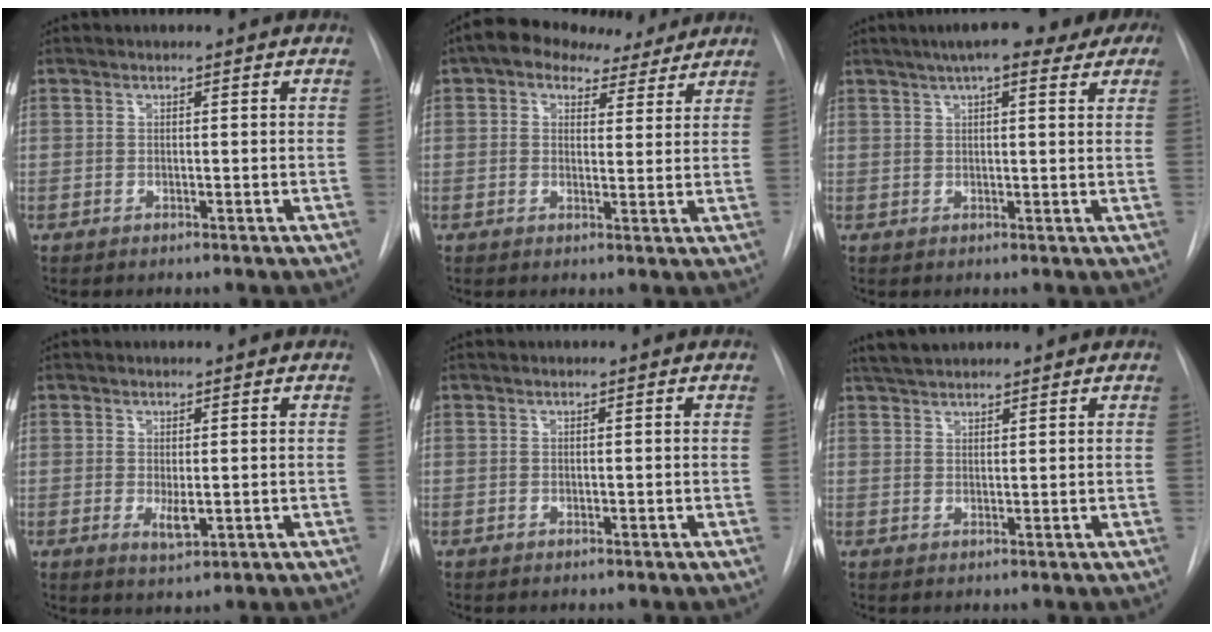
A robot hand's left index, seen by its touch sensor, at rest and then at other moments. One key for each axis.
{"total": 8.3, "fx": 6.2, "fy": 4.5, "fz": 3.3, "tx": -0.043, "ty": 0.029, "tz": 0.084}
{"total": 13.5, "fx": 9.6, "fy": 3.4, "fz": 8.9, "tx": -0.126, "ty": 0.042, "tz": 0.117}
{"total": 2.6, "fx": -0.1, "fy": 1.0, "fz": 2.4, "tx": -0.042, "ty": -0.009, "tz": 0.006}
{"total": 0.0}
{"total": 4.6, "fx": 4.2, "fy": 1.0, "fz": 1.6, "tx": -0.032, "ty": 0.030, "tz": 0.076}